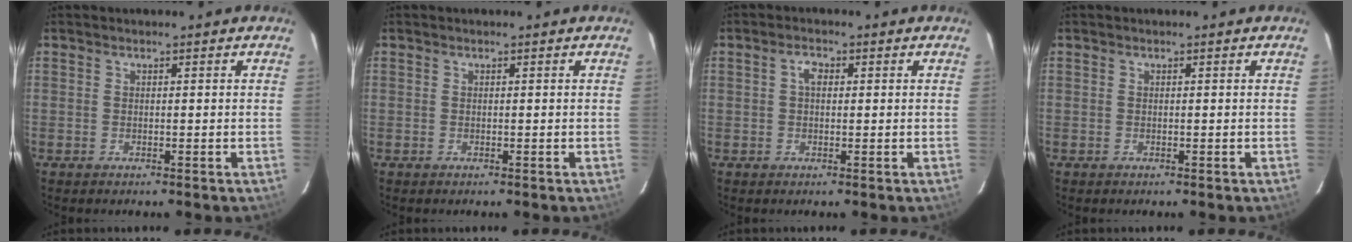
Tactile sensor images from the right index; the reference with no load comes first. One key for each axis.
{"total": 0.0}
{"total": 2.1, "fx": 0.4, "fy": 1.3, "fz": 1.6, "tx": -0.030, "ty": 0.009, "tz": 0.006}
{"total": 0.0}